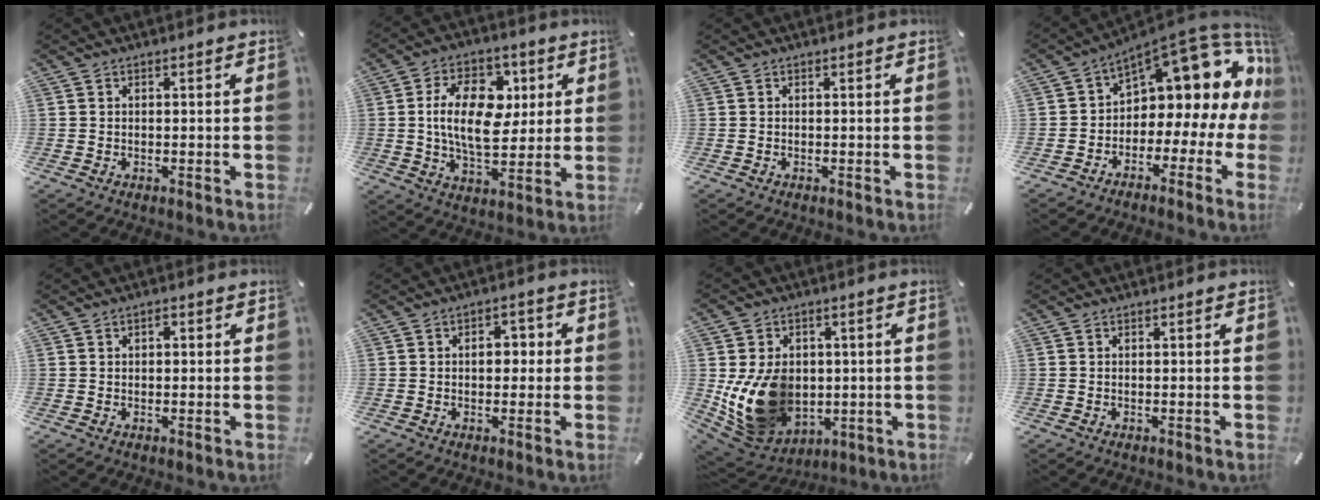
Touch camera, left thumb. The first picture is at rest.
{"total": 16.4, "force": [2.8, 10.1, 12.7], "torque": [-0.228, 0.008, 0.045]}
{"total": 0.0}
{"total": 12.8, "force": [7.7, 6.5, 7.9], "torque": [-0.102, -0.078, 0.120]}
{"total": 1.4, "force": [0.4, 1.1, 0.8], "torque": [-0.009, 0.005, 0.003]}
{"total": 4.5, "force": [0.1, 3.0, 3.3], "torque": [-0.033, -0.002, -0.008]}
{"total": 15.4, "force": [-0.5, 12.7, 8.8], "torque": [-0.183, -0.007, 0.002]}
{"total": 0.0}